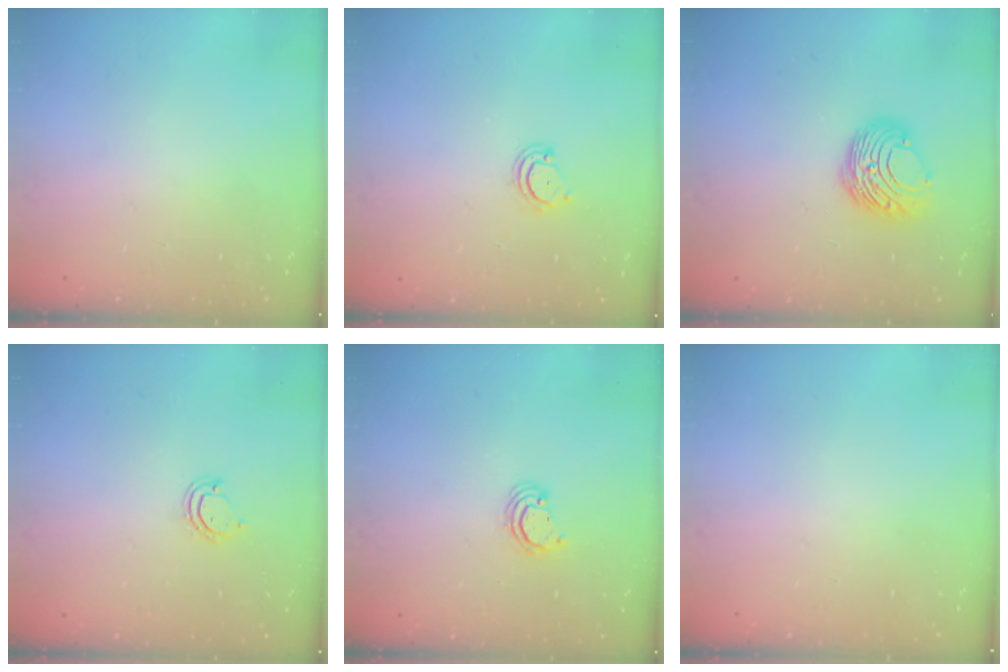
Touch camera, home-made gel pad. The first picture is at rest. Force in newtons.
{"total": 4.1, "press": 4.0, "slide": 0.4}
{"total": 9.1, "press": 9.1, "slide": 0.4}
{"total": 4.7, "press": 4.6, "slide": 0.4}
{"total": 2.2, "press": 2.2, "slide": 0.1}
{"total": 0.0}